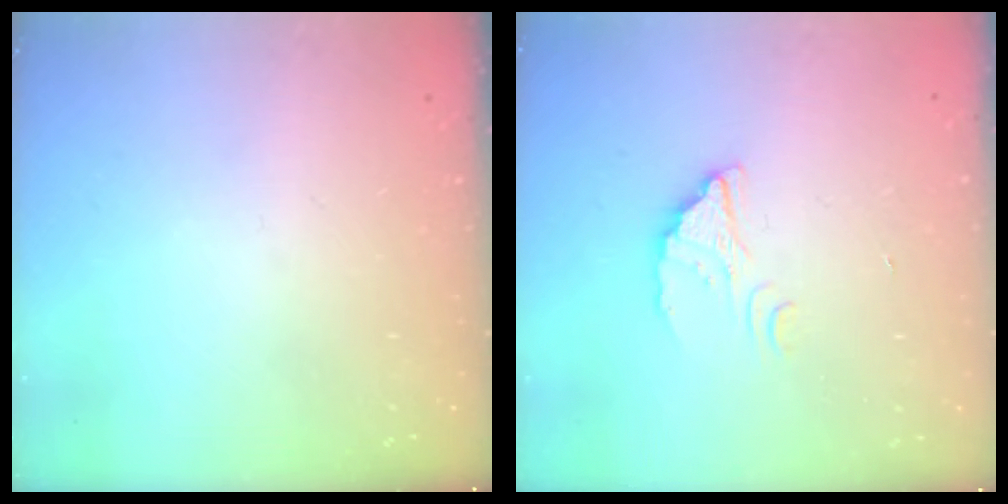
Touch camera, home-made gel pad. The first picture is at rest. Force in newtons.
{"total": 2.2, "press": 2.2, "slide": 0.2}